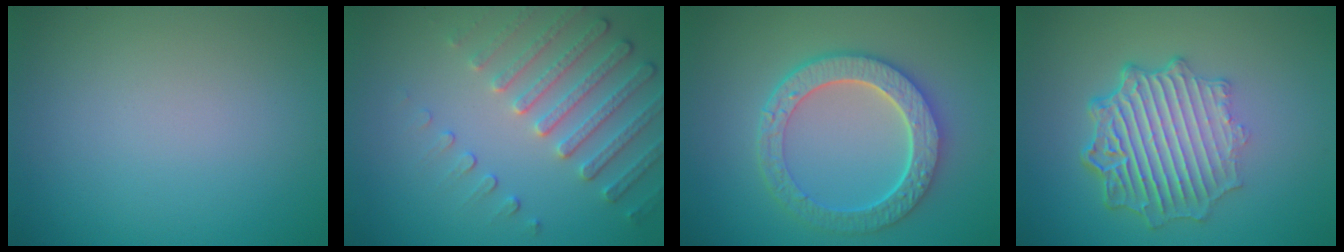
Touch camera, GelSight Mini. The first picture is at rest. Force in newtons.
{"total": 4.7, "press": 3.7, "slide": 2.9}
{"total": 6.2, "press": 5.0, "slide": 3.6}
{"total": 7.4, "press": 5.3, "slide": 5.2}